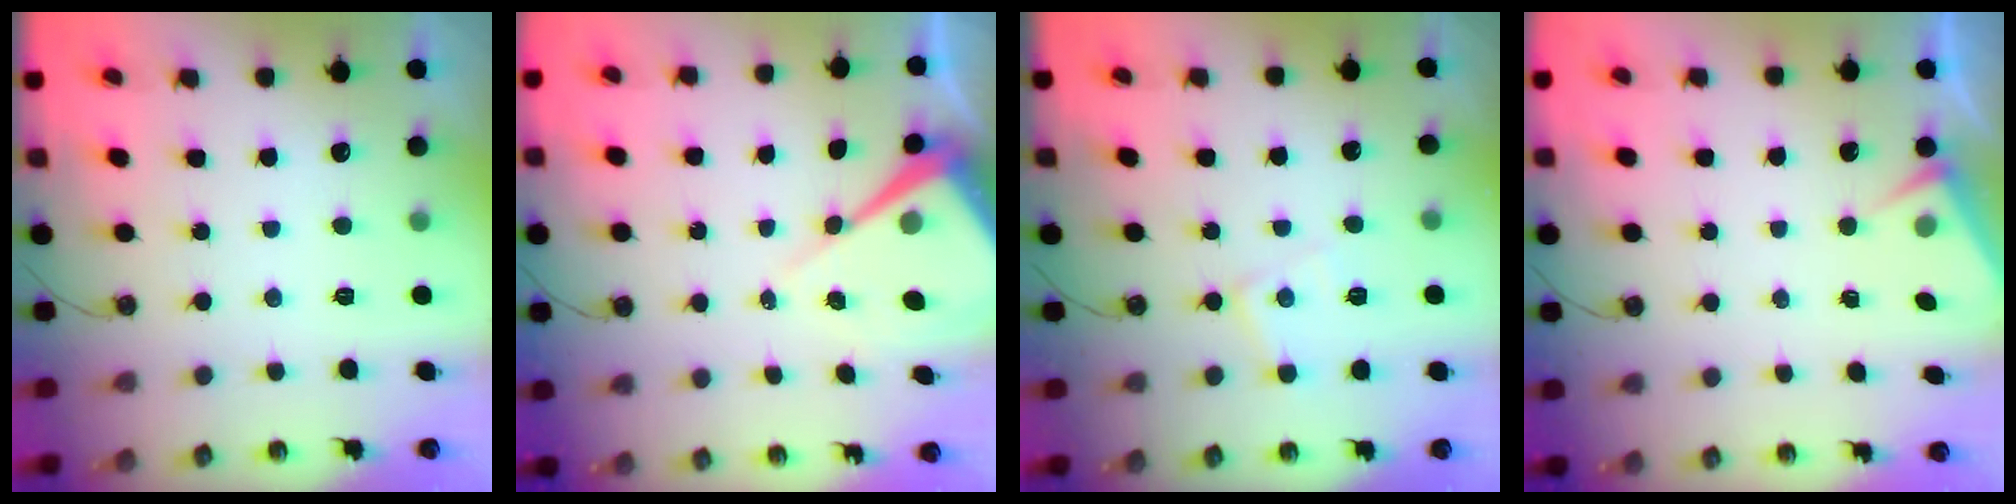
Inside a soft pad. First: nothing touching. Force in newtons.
{"total": 10.8, "press": 10.7, "slide": 0.7}
{"total": 7.1, "press": 7.1, "slide": 0.5}
{"total": 3.4, "press": 3.3, "slide": 0.6}